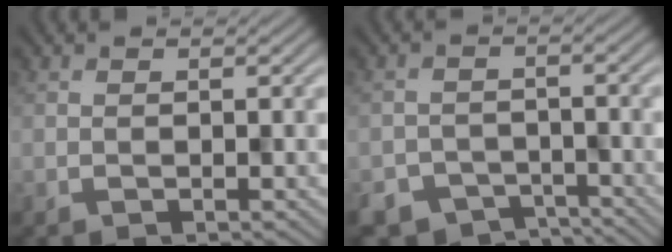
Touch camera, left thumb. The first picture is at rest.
{"total": 6.1, "force": [-4.9, 3.5, 1.2], "torque": [-0.013, -0.013, -0.065]}